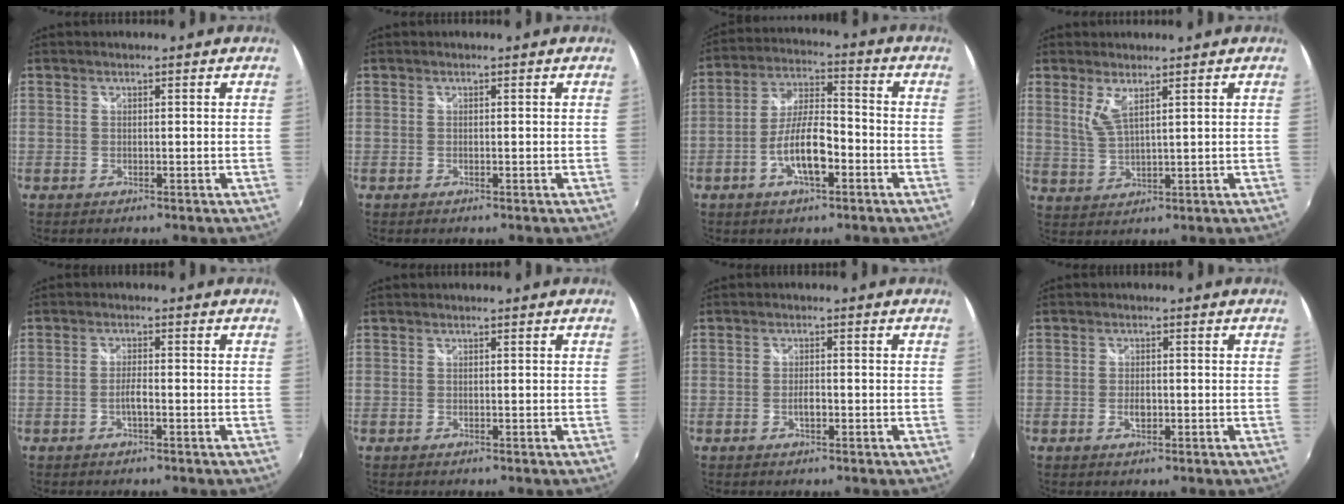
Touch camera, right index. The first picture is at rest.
{"total": 0.0}
{"total": 9.7, "force": [-3.9, 3.2, 8.3], "torque": [-0.166, 0.003, -0.068]}
{"total": 4.0, "force": [2.2, 0.8, 3.2], "torque": [-0.067, -0.008, 0.047]}
{"total": 2.0, "force": [-0.9, 0.3, 1.8], "torque": [-0.036, 0.001, -0.018]}
{"total": 0.0}
{"total": 1.7, "force": [-0.6, 0.9, 1.3], "torque": [-0.024, -0.001, -0.011]}
{"total": 2.3, "force": [-0.6, 1.3, 1.8], "torque": [-0.032, -0.001, -0.011]}